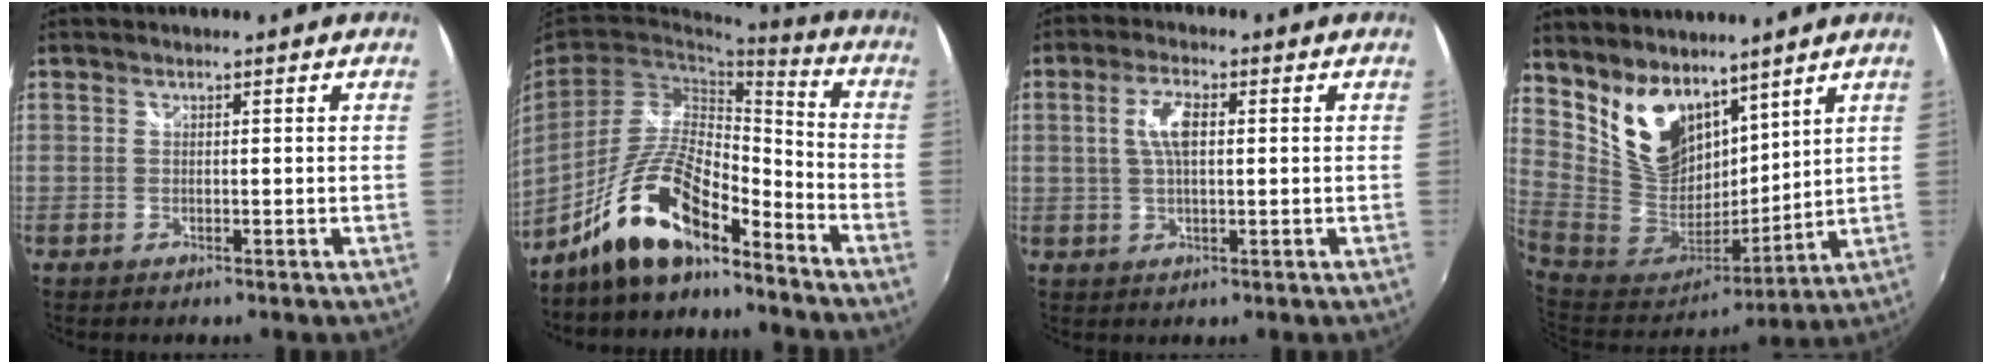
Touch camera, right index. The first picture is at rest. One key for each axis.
{"total": 14.6, "fx": -10.9, "fy": 3.8, "fz": 8.9, "tx": -0.184, "ty": 0.004, "tz": -0.203}
{"total": 5.2, "fx": 0.8, "fy": 1.8, "fz": 4.8, "tx": -0.094, "ty": 0.007, "tz": 0.016}
{"total": 16.6, "fx": 11.5, "fy": 9.4, "fz": 7.2, "tx": -0.160, "ty": 0.010, "tz": 0.242}